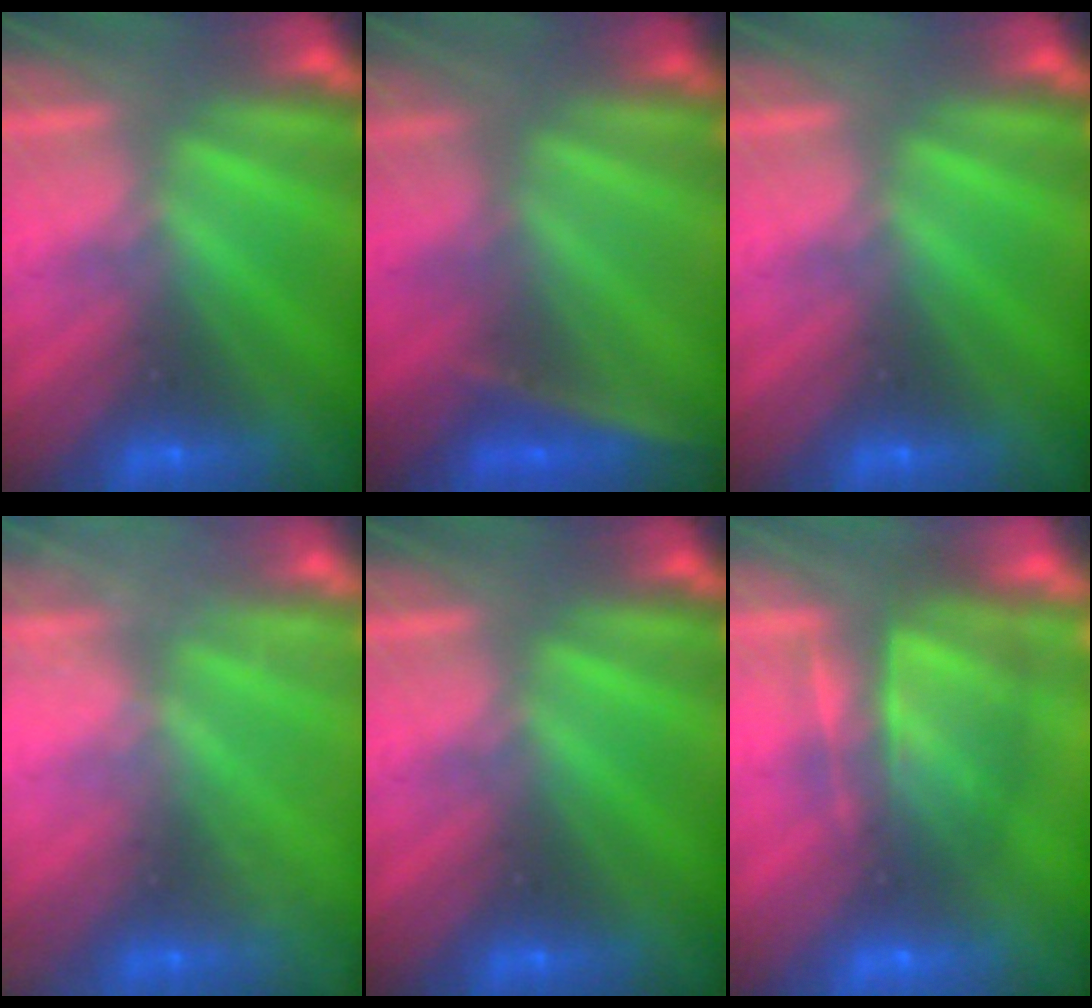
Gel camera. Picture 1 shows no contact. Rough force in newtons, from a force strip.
{"total": 2.8}
{"total": 0.0}
{"total": 2.3}
{"total": 0.0}
{"total": 5.7}